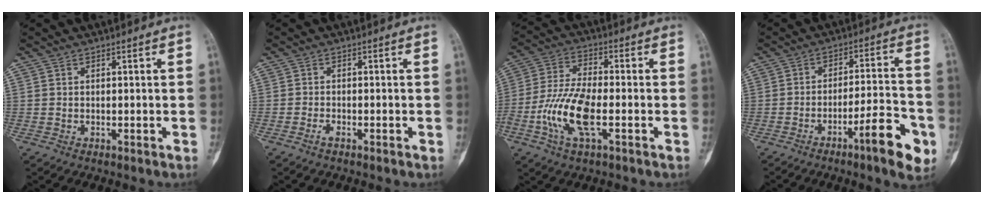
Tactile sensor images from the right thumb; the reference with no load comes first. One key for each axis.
{"total": 1.1, "fx": -0.8, "fy": 0.3, "fz": 0.6, "tx": -0.017, "ty": 0.003, "tz": -0.016}
{"total": 11.6, "fx": -3.4, "fy": 4.4, "fz": 10.2, "tx": -0.224, "ty": 0.017, "tz": -0.071}
{"total": 11.7, "fx": -5.7, "fy": 2.2, "fz": 10.0, "tx": -0.138, "ty": 0.034, "tz": -0.081}